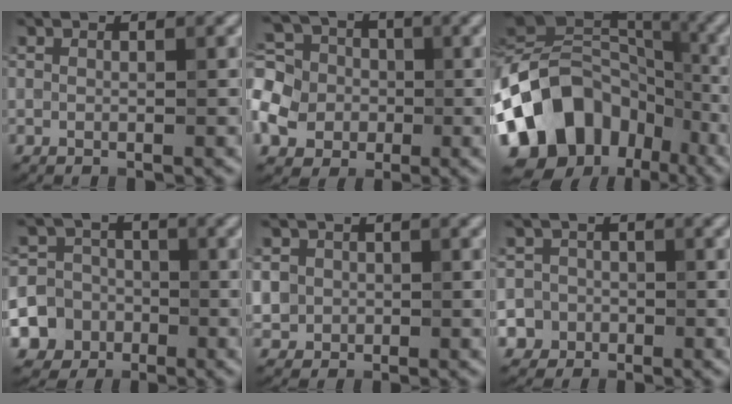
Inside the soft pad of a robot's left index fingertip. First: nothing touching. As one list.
[{"total": 7.9, "force": [-1.8, 6.8, 3.6], "torque": [-0.093, 0.002, -0.044]}, {"total": 15.2, "force": [-7.2, 10.9, 7.8], "torque": [-0.157, 0.018, -0.132]}, {"total": 8.7, "force": [-3.7, 7.8, 1.3], "torque": [-0.017, -0.021, -0.078]}, {"total": 4.0, "force": [-0.1, 3.9, 1.2], "torque": [-0.019, 0.015, -0.013]}, {"total": 4.6, "force": [-2.2, 4.1, 0.5], "torque": [0.018, -0.002, -0.057]}]